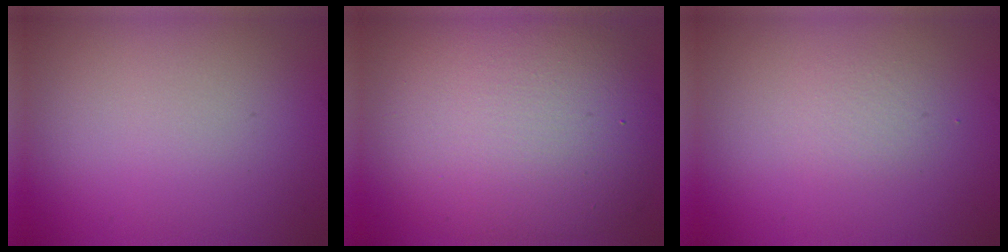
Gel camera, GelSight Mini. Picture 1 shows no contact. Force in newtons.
{"total": 11.6, "press": 11.6, "slide": 0.7}
{"total": 1.2, "press": 1.2, "slide": 0.0}